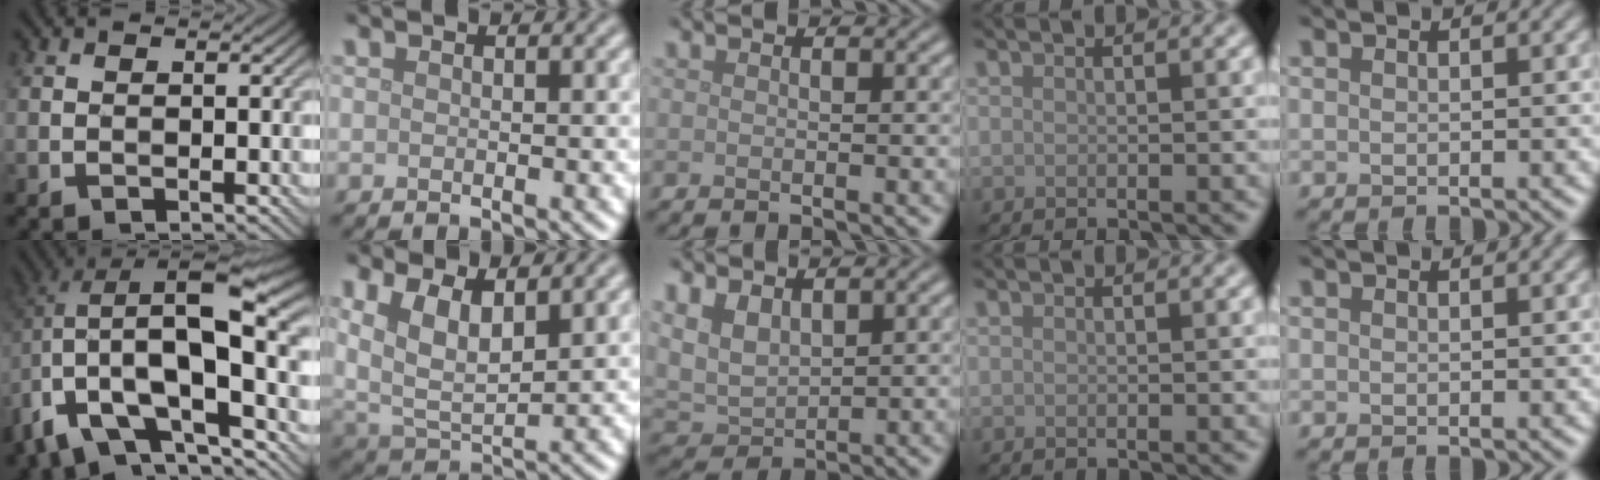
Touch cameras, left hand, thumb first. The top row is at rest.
{"thumb": {"total": 18.3, "force": [-3.0, 8.4, 15.9], "torque": [-0.278, -0.010, -0.042]}, "index": {"total": 6.5, "force": [2.7, 3.5, 4.8], "torque": [-0.106, -0.004, 0.048]}, "middle": {"total": 3.6, "force": [1.9, 2.2, 2.1], "torque": [-0.055, -0.006, 0.038]}}